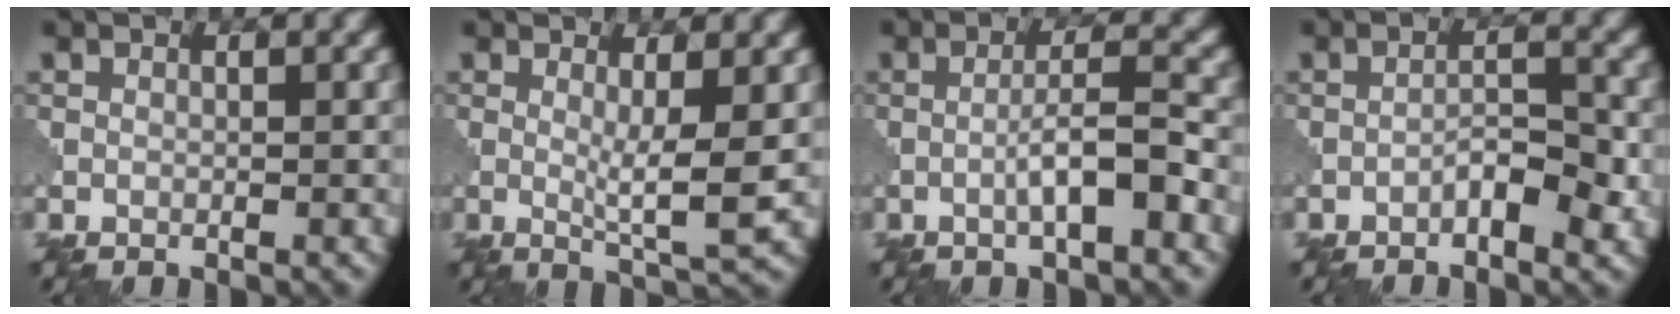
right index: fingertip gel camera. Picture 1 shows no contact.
{"total": 3.6, "force": [0.3, 0.5, 3.6], "torque": [-0.060, -0.012, 0.007]}
{"total": 4.0, "force": [-1.3, 0.5, 3.7], "torque": [-0.062, 0.013, -0.028]}
{"total": 3.1, "force": [-1.5, 1.1, 2.4], "torque": [-0.037, 0.009, -0.026]}